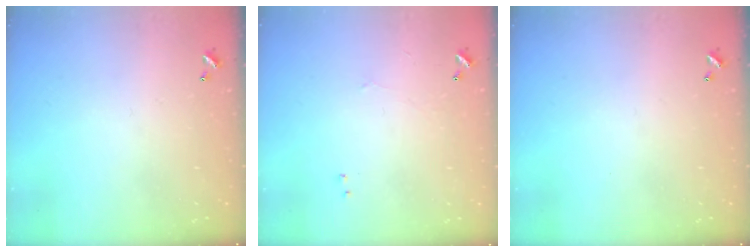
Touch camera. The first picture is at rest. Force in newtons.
{"total": 0.7, "press": 0.4, "slide": 0.5}
{"total": 0.0}